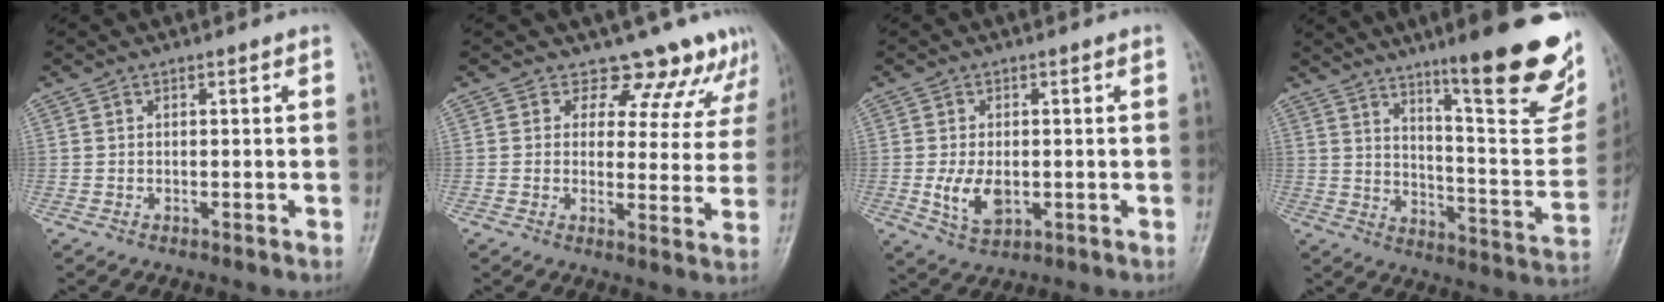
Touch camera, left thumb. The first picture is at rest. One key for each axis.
{"total": 10.9, "fx": 9.5, "fy": 5.2, "fz": 1.0, "tx": 0.039, "ty": -0.055, "tz": 0.090}
{"total": 6.0, "fx": -0.6, "fy": 3.5, "fz": 4.8, "tx": -0.088, "ty": -0.010, "tz": -0.003}
{"total": 25.0, "fx": 15.7, "fy": 4.8, "fz": 18.9, "tx": -0.229, "ty": -0.083, "tz": 0.230}